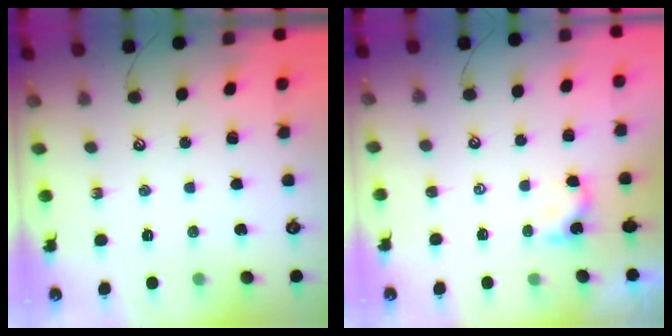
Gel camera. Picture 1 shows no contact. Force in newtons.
{"total": 0.8, "press": 0.8, "slide": 0.1}